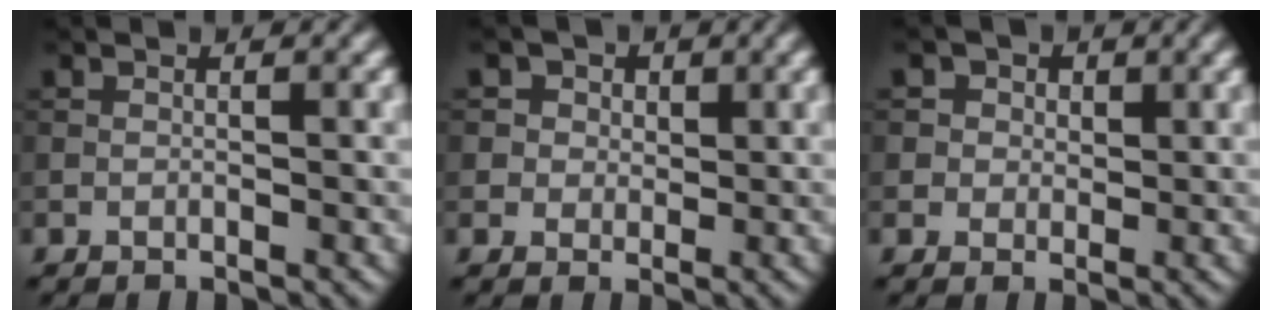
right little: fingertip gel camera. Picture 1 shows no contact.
{"total": 4.5, "force": [2.1, 3.6, 1.6], "torque": [-0.032, 0.002, 0.024]}
{"total": 3.8, "force": [1.7, 3.1, 1.4], "torque": [-0.025, -0.001, 0.017]}